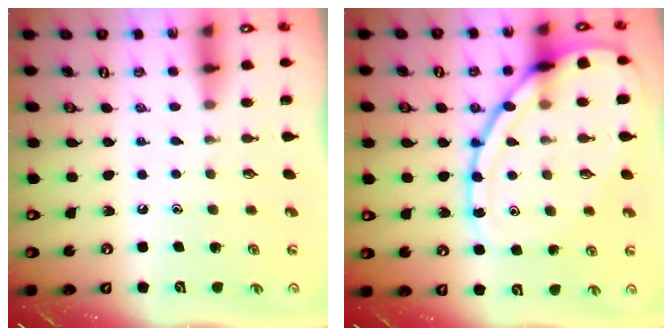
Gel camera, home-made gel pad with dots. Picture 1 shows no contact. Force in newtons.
{"total": 17.2, "press": 17.1, "slide": 1.8}